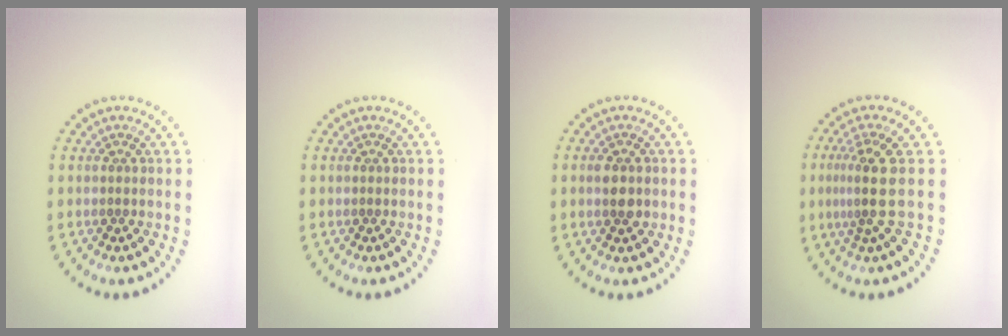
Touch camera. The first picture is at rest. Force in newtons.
{"total": 0.0}
{"total": 2.4, "press": 2.4, "slide": 0.1}
{"total": 3.1, "press": 2.4, "slide": 2.0}